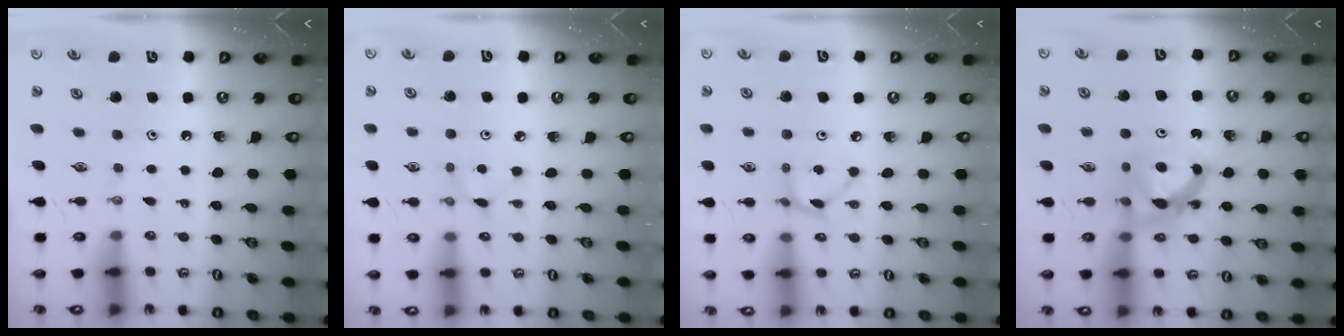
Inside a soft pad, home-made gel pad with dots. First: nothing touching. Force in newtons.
{"total": 2.2, "press": 2.2, "slide": 0.3}
{"total": 3.6, "press": 3.6, "slide": 0.2}
{"total": 7.2, "press": 7.2, "slide": 0.6}